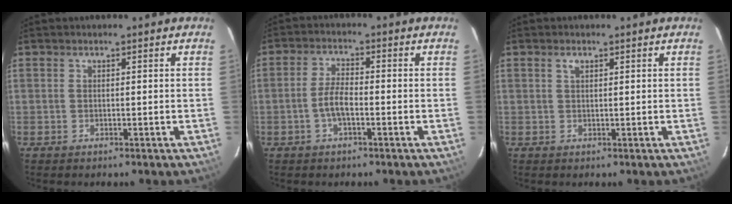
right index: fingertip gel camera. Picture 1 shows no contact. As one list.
[{"total": 4.1, "force": [-1.5, 1.3, 3.6], "torque": [-0.078, 0.007, -0.029]}, {"total": 1.1, "force": [0.6, 0.5, 0.8], "torque": [-0.015, 0.003, 0.012]}]